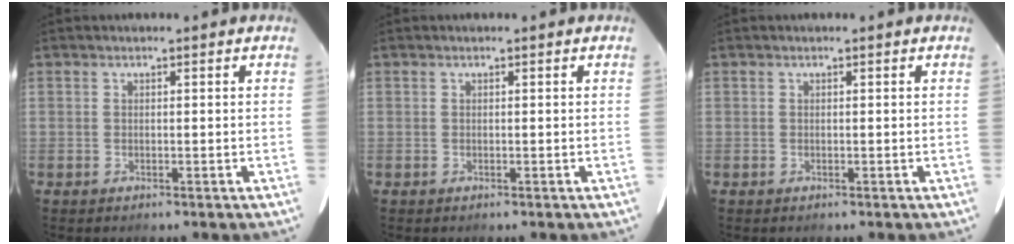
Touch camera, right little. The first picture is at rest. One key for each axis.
{"total": 0.0}
{"total": 0.0}